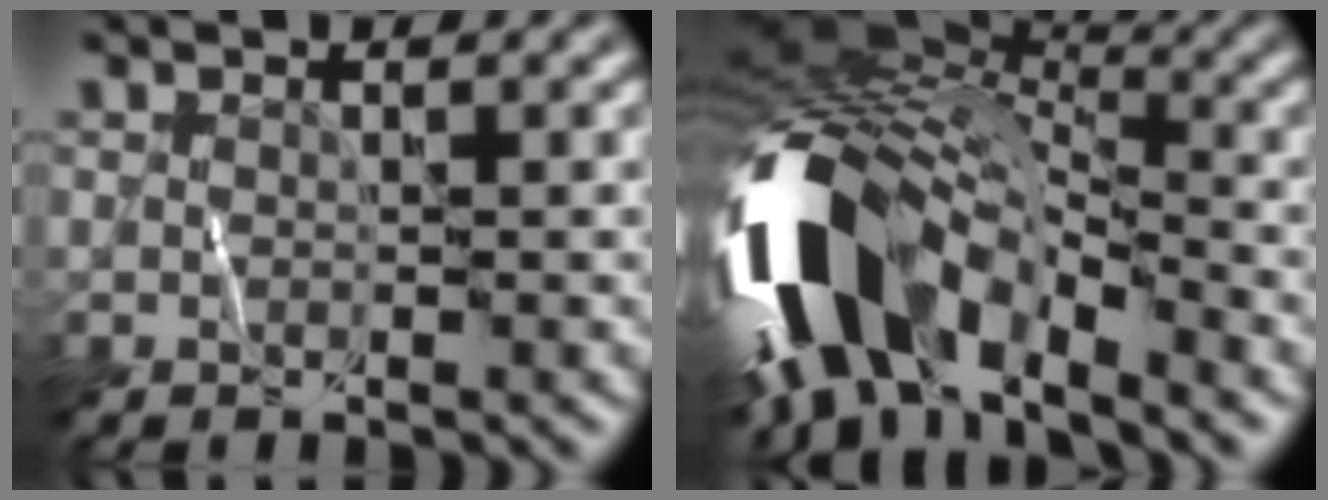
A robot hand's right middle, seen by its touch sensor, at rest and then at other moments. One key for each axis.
{"total": 13.5, "fx": -5.8, "fy": 7.3, "fz": 9.7, "tx": -0.195, "ty": 0.003, "tz": -0.113}